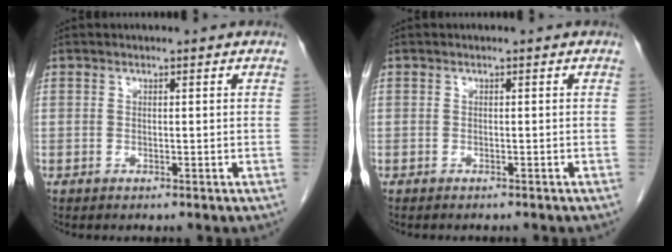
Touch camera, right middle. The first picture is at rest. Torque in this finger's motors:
{"motor_torque": [0.09, -0.09, -0.03, 0.00]}